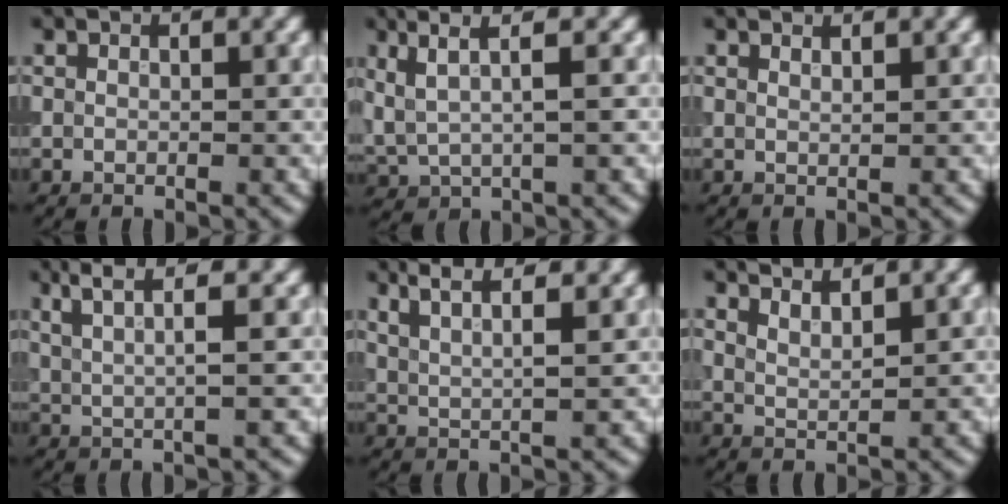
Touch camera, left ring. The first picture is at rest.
{"total": 4.0, "force": [2.0, 0.8, 3.3], "torque": [-0.072, 0.003, 0.042]}
{"total": 0.9, "force": [0.8, 0.2, 0.4], "torque": [0.000, -0.001, 0.009]}
{"total": 4.1, "force": [2.5, 0.7, 3.2], "torque": [-0.053, 0.006, 0.043]}
{"total": 6.1, "force": [4.3, 2.0, 3.9], "torque": [-0.038, 0.029, 0.039]}
{"total": 2.9, "force": [2.6, 0.6, 1.1], "torque": [-0.009, 0.011, 0.034]}